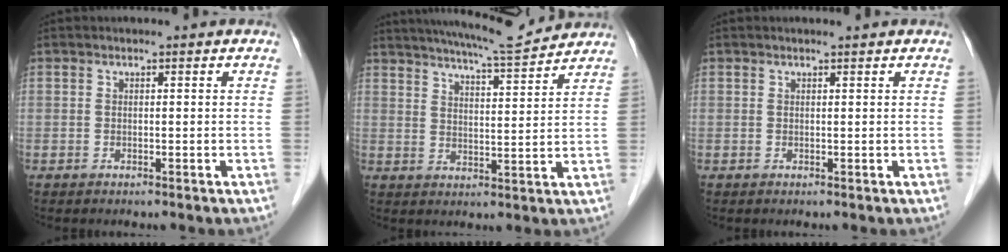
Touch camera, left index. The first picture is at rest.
{"total": 11.5, "force": [10.8, 0.1, 4.1], "torque": [-0.068, 0.006, 0.156]}
{"total": 1.1, "force": [0.9, 0.0, 0.5], "torque": [-0.009, 0.007, 0.016]}